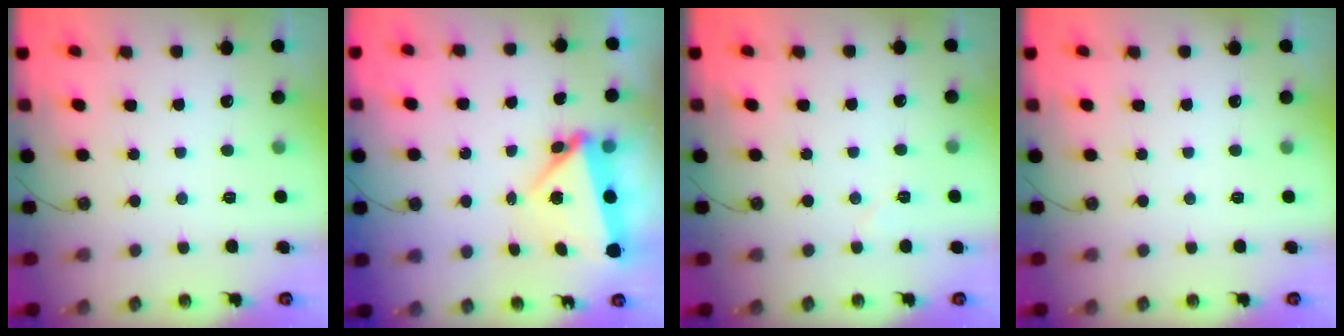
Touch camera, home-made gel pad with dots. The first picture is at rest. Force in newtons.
{"total": 10.5, "press": 4.6, "slide": 9.4}
{"total": 3.2, "press": 3.1, "slide": 0.6}
{"total": 0.0}